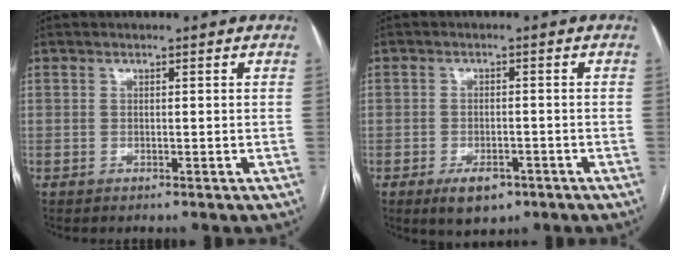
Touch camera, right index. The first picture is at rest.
{"total": 4.9, "force": [-2.8, 2.8, 2.9], "torque": [-0.046, 0.000, -0.036]}